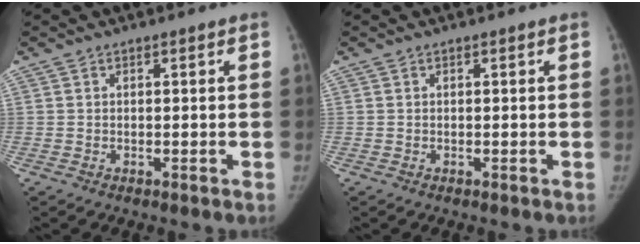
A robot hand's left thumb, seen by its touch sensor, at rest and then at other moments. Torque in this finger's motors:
{"motor_torque": [0.05, 0.00, 0.17, 0.13, 0.01]}